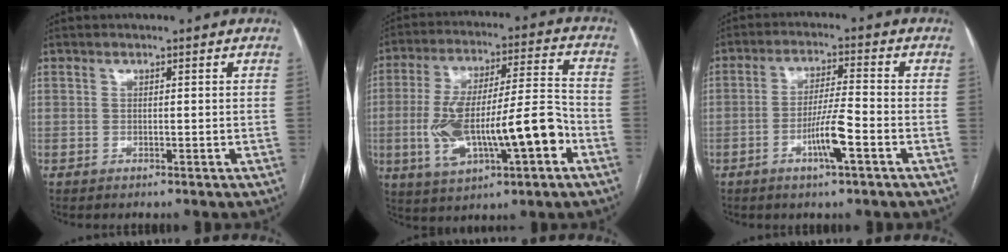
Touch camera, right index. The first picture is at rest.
{"total": 17.7, "force": [-4.9, 4.1, 16.5], "torque": [-0.305, 0.019, -0.071]}
{"total": 6.9, "force": [-2.9, 0.2, 6.2], "torque": [-0.118, -0.002, -0.053]}